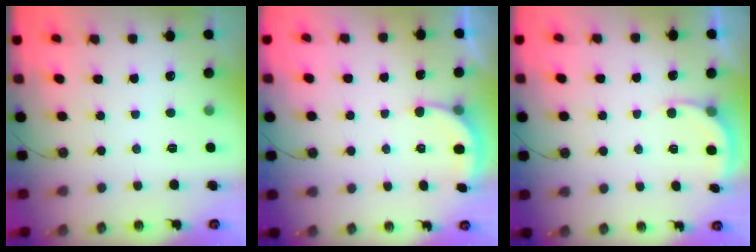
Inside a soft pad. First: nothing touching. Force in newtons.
{"total": 3.3, "press": 3.3, "slide": 0.6}
{"total": 2.4, "press": 2.2, "slide": 0.9}